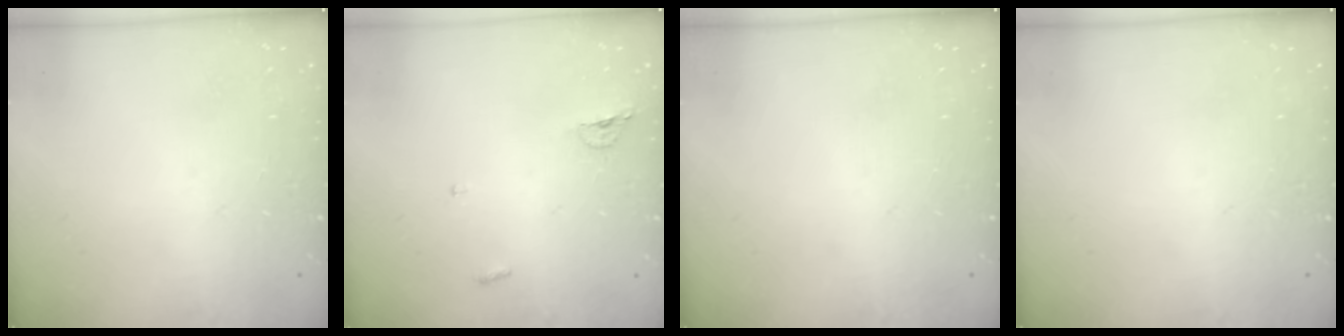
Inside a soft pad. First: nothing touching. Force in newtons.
{"total": 4.1, "press": 4.0, "slide": 0.9}
{"total": 0.0}
{"total": 0.0}